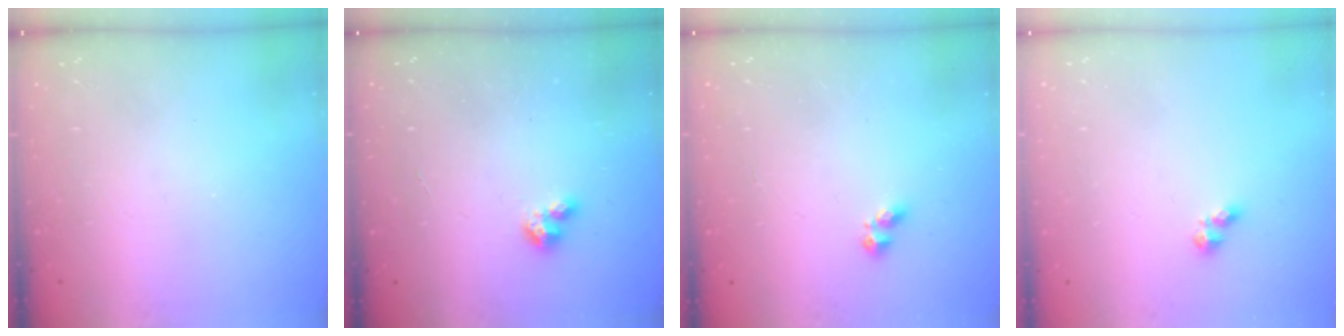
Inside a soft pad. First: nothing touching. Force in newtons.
{"total": 3.1, "press": 3.1, "slide": 0.3}
{"total": 2.8, "press": 2.7, "slide": 0.5}
{"total": 4.5, "press": 4.5, "slide": 0.5}